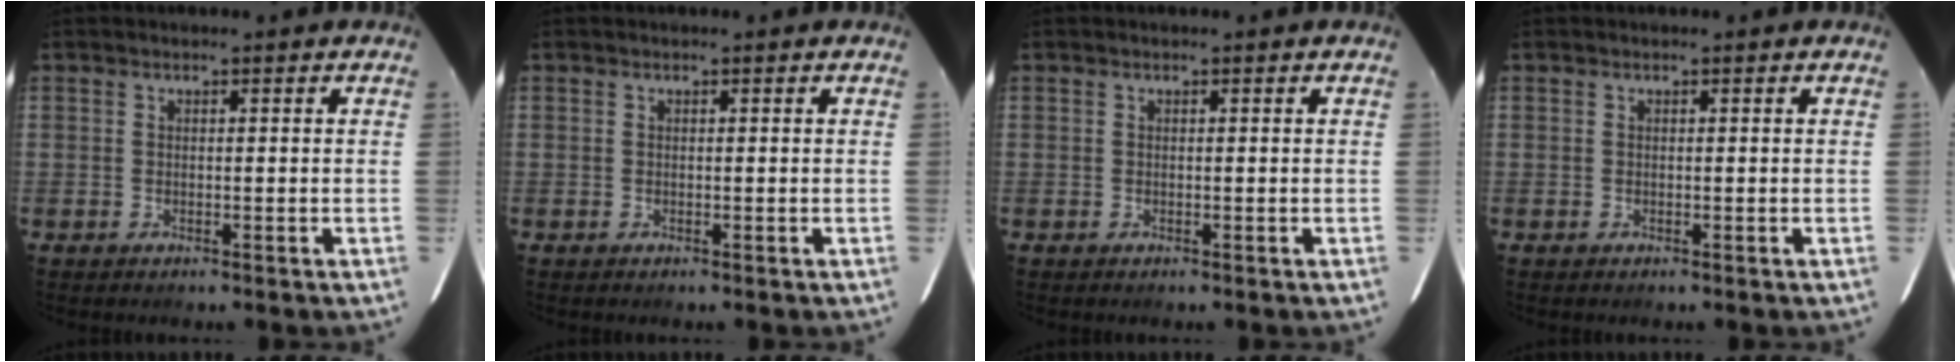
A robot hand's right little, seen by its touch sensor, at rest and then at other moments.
{"total": 0.0}
{"total": 0.0}
{"total": 0.0}